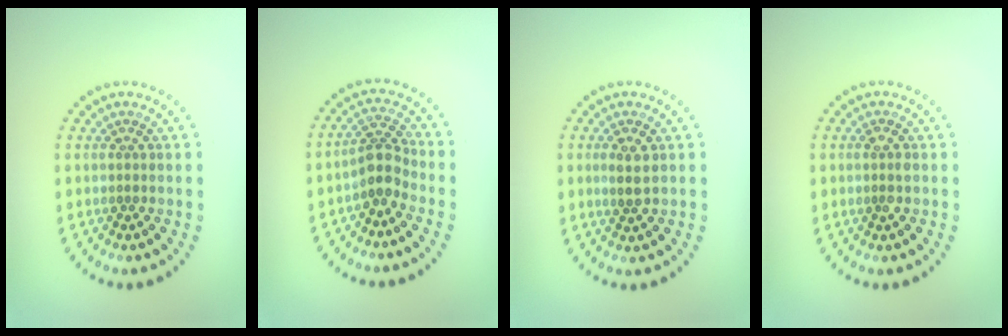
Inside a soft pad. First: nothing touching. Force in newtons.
{"total": 2.7, "press": 2.1, "slide": 1.7}
{"total": 1.9, "press": 1.8, "slide": 0.6}
{"total": 1.1, "press": 1.1, "slide": 0.2}